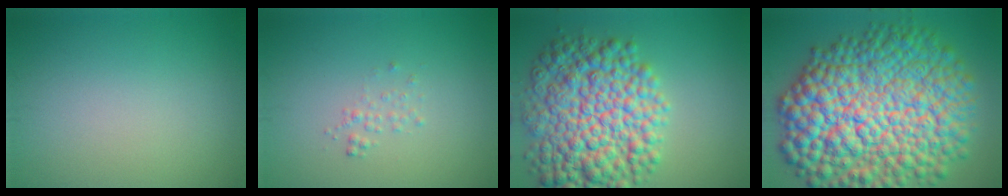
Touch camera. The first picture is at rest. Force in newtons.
{"total": 0.9, "press": 0.9, "slide": 0.1}
{"total": 11.3, "press": 11.3, "slide": 0.1}
{"total": 18.0, "press": 18.0, "slide": 0.3}